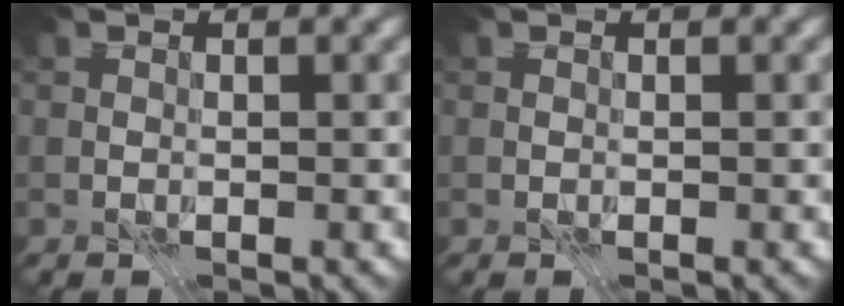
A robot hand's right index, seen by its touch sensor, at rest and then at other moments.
{"total": 0.0}